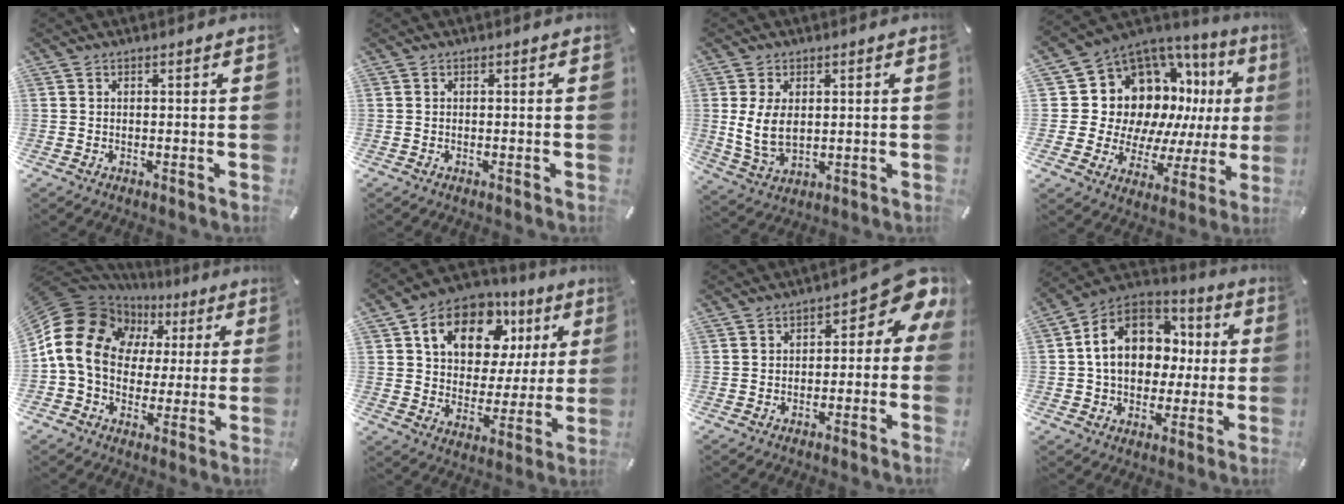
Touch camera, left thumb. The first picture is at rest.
{"total": 0.0}
{"total": 7.5, "force": [1.2, 4.8, 5.7], "torque": [-0.125, -0.002, 0.021]}
{"total": 16.2, "force": [6.1, 12.2, 8.8], "torque": [-0.139, -0.074, 0.128]}
{"total": 17.4, "force": [1.9, 14.7, 9.0], "torque": [-0.190, -0.002, 0.034]}
{"total": 15.5, "force": [7.7, 10.5, 8.3], "torque": [-0.147, -0.023, 0.138]}
{"total": 7.1, "force": [1.6, 3.7, 5.8], "torque": [-0.073, -0.022, 0.022]}
{"total": 16.0, "force": [1.5, 12.9, 9.3], "torque": [-0.180, 0.005, 0.031]}